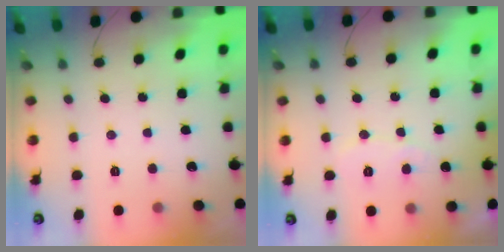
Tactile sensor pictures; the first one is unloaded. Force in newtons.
{"total": 5.4, "press": 5.4, "slide": 0.4}